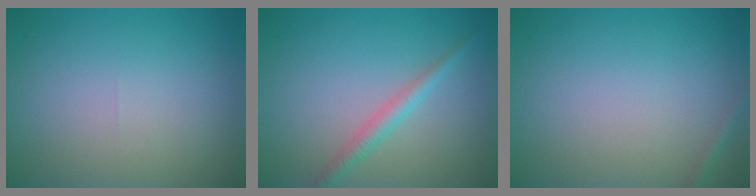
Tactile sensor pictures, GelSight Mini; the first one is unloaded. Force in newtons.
{"total": 1.8, "press": 1.8, "slide": 0.0}
{"total": 0.8, "press": 0.8, "slide": 0.1}